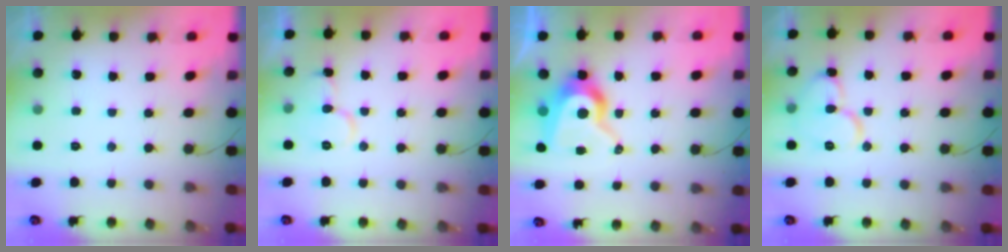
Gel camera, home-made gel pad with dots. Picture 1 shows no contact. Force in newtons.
{"total": 9.9, "press": 9.8, "slide": 1.0}
{"total": 12.3, "press": 12.3, "slide": 1.1}
{"total": 10.9, "press": 10.8, "slide": 1.3}